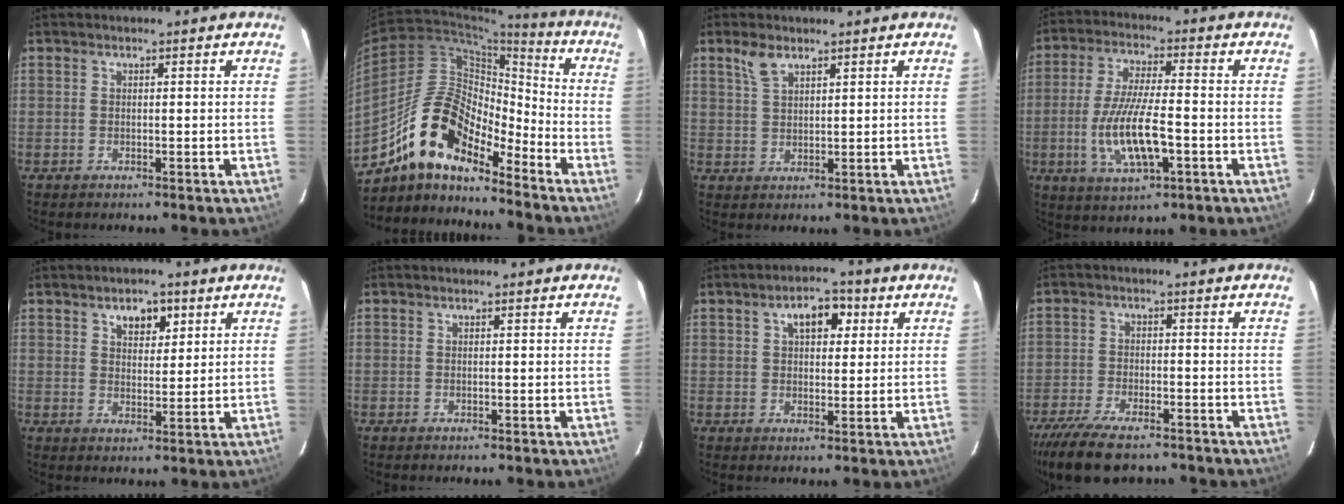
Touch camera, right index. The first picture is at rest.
{"total": 15.1, "force": [-11.8, 5.1, 7.9], "torque": [-0.140, 0.011, -0.231]}
{"total": 3.7, "force": [2.6, 1.6, 2.1], "torque": [-0.041, 0.006, 0.053]}
{"total": 12.6, "force": [-3.4, 3.5, 11.7], "torque": [-0.235, -0.012, -0.060]}
{"total": 4.9, "force": [2.7, 2.8, 2.9], "torque": [-0.039, 0.006, 0.045]}
{"total": 0.0}
{"total": 6.1, "force": [2.4, 3.5, 4.3], "torque": [-0.068, 0.022, 0.039]}
{"total": 12.9, "force": [-10.1, 4.3, 6.7], "torque": [-0.158, -0.034, -0.176]}